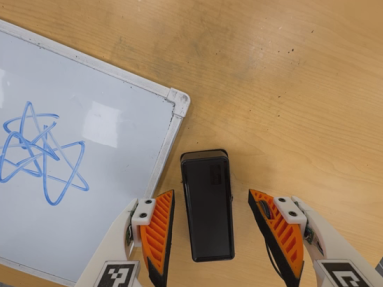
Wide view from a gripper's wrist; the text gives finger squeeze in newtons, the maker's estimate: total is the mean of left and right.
{"total": 0.0}